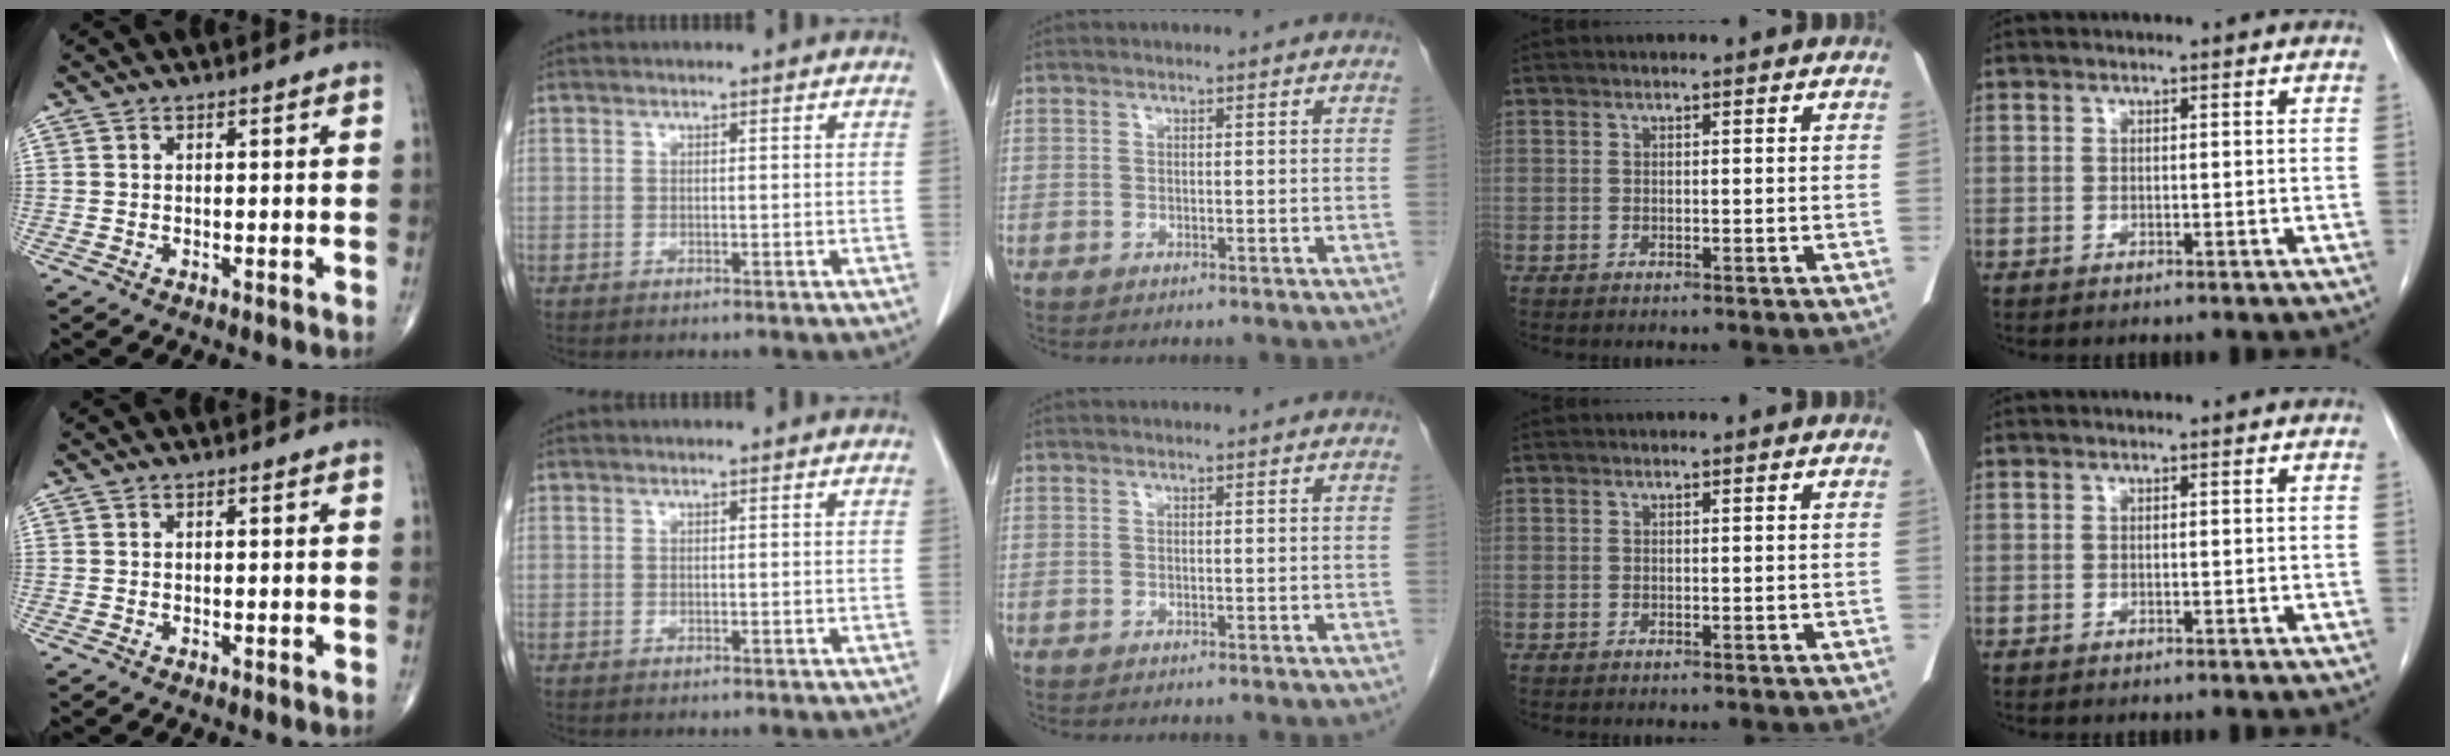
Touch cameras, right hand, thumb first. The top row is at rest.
{}